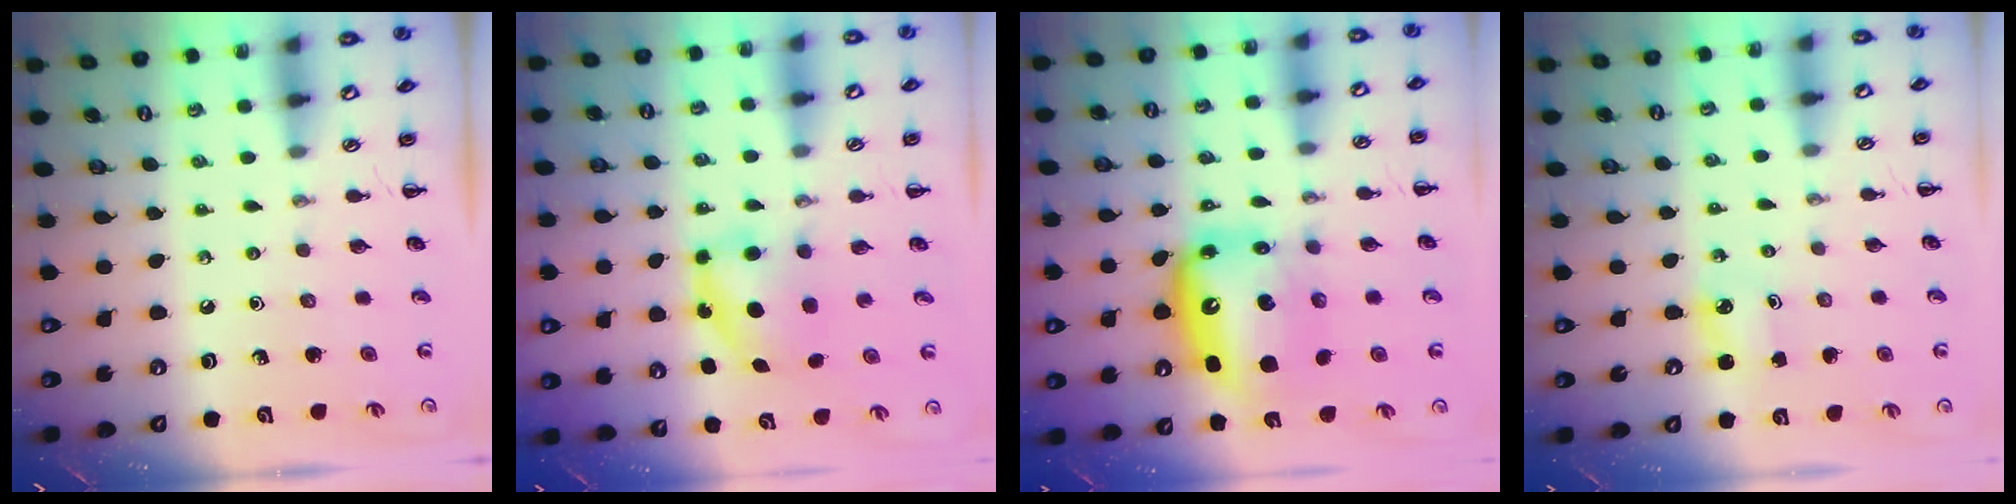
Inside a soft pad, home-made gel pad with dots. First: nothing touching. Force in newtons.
{"total": 5.9, "press": 5.9, "slide": 0.6}
{"total": 14.2, "press": 13.7, "slide": 3.9}
{"total": 2.2, "press": 2.1, "slide": 0.4}